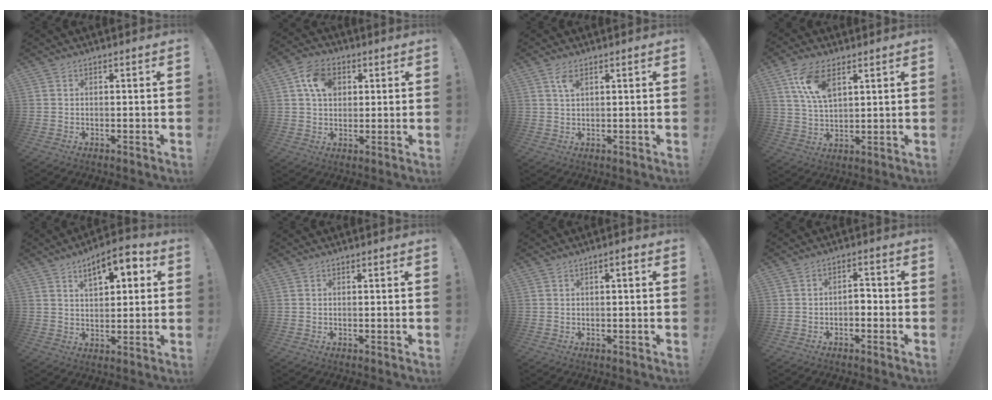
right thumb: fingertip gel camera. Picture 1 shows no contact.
{"total": 8.8, "force": [2.6, 6.7, 5.1], "torque": [-0.093, 0.012, 0.053]}
{"total": 3.1, "force": [1.5, 1.3, 2.3], "torque": [-0.044, 0.000, 0.025]}
{"total": 10.3, "force": [5.5, 5.2, 7.0], "torque": [-0.145, -0.010, 0.105]}
{"total": 9.5, "force": [4.6, 4.1, 7.3], "torque": [-0.105, -0.018, 0.078]}
{"total": 0.0}
{"total": 1.5, "force": [-0.3, 0.2, 1.5], "torque": [-0.026, 0.003, -0.007]}
{"total": 3.5, "force": [-1.8, 1.9, 2.3], "torque": [-0.046, 0.011, -0.034]}